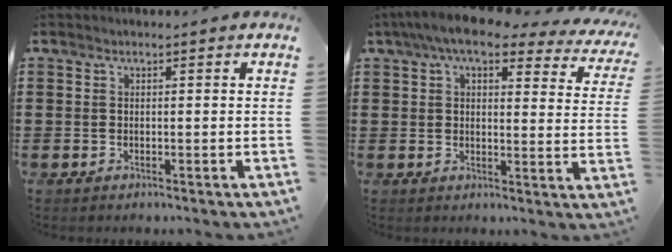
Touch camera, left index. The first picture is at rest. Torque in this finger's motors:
{"motor_torque": [1.86, -0.28, 1.04, 0.21]}